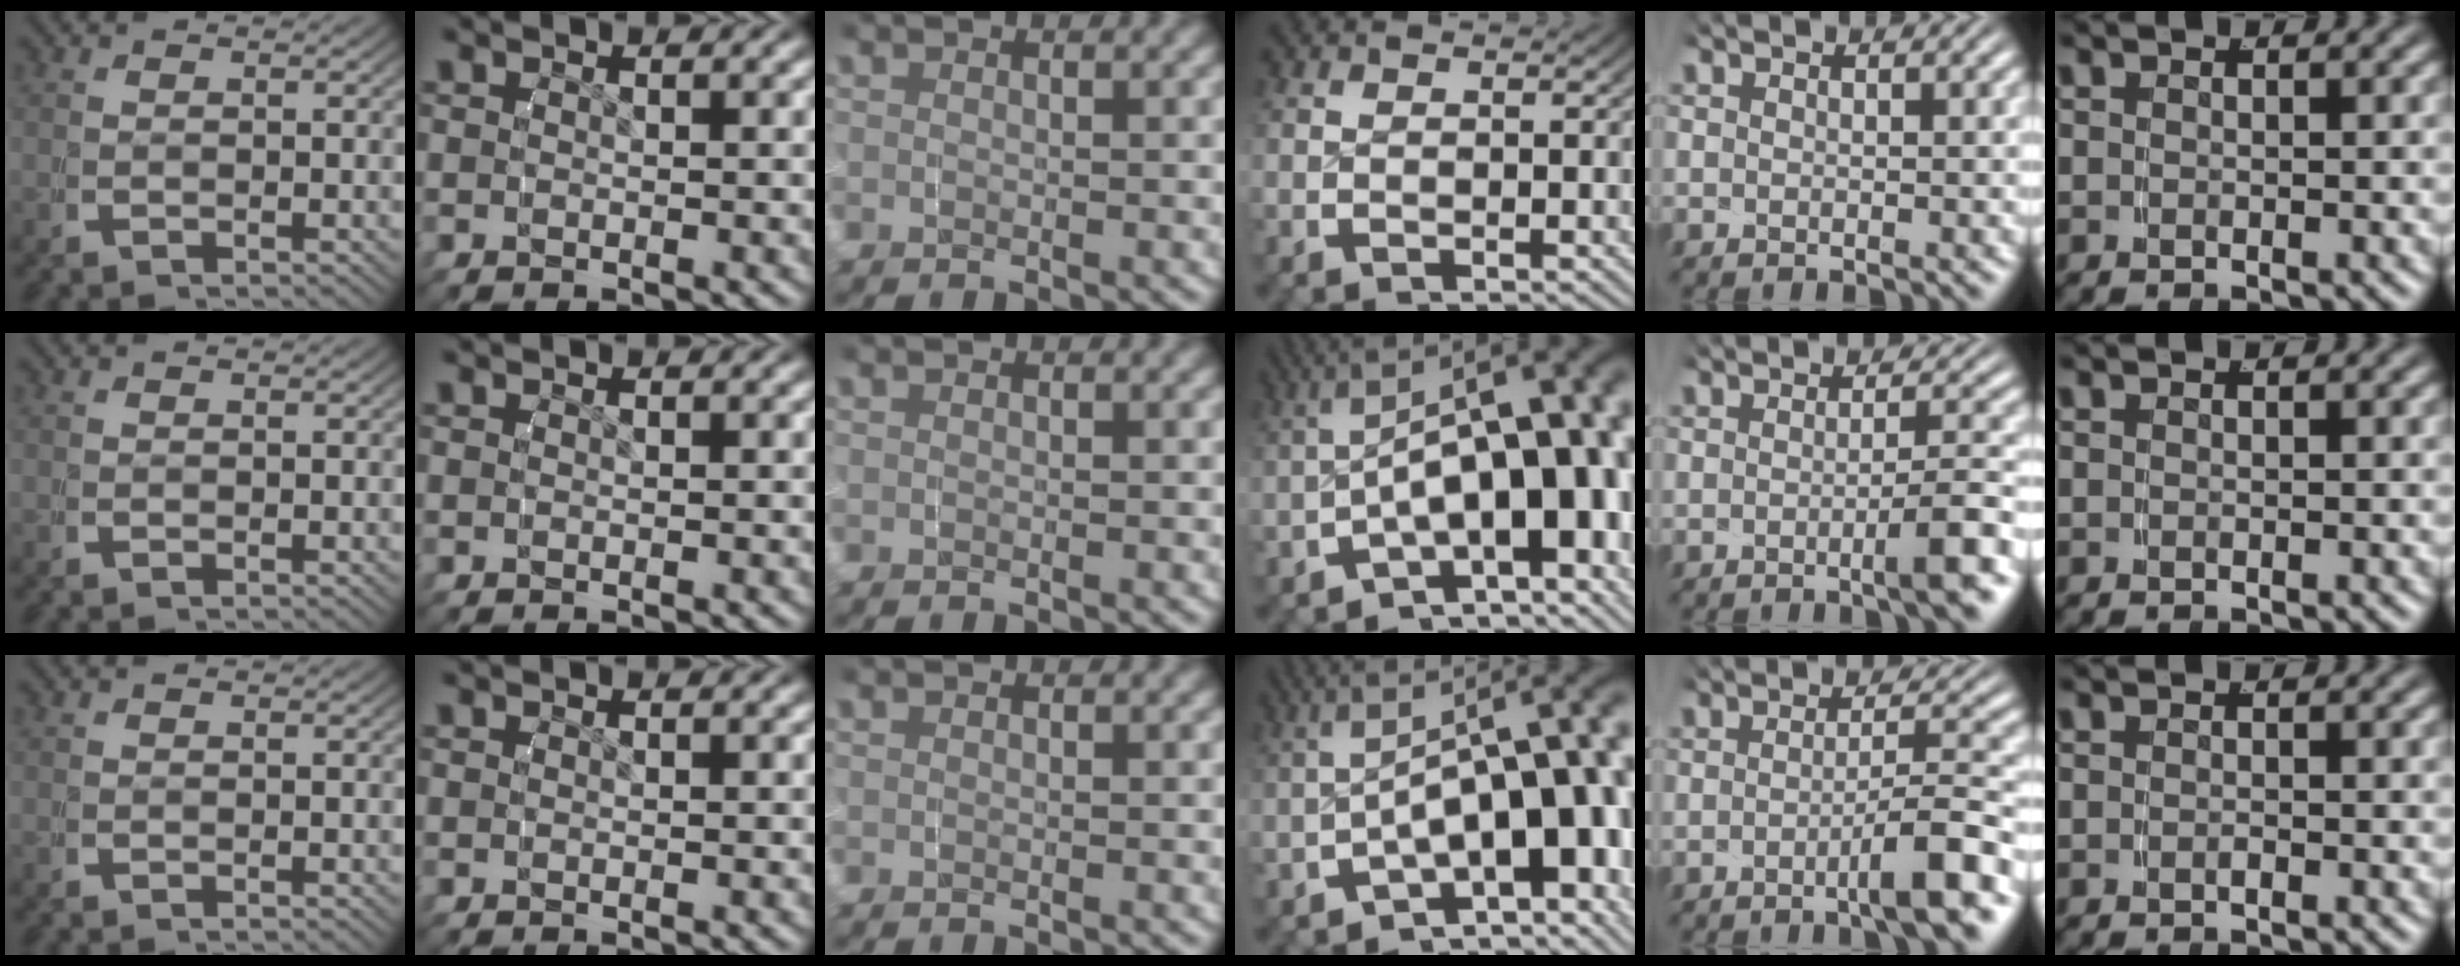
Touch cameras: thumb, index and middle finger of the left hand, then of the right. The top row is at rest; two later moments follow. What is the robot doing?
{"motion": "grasp_and_lifting", "object": "water bottle"}